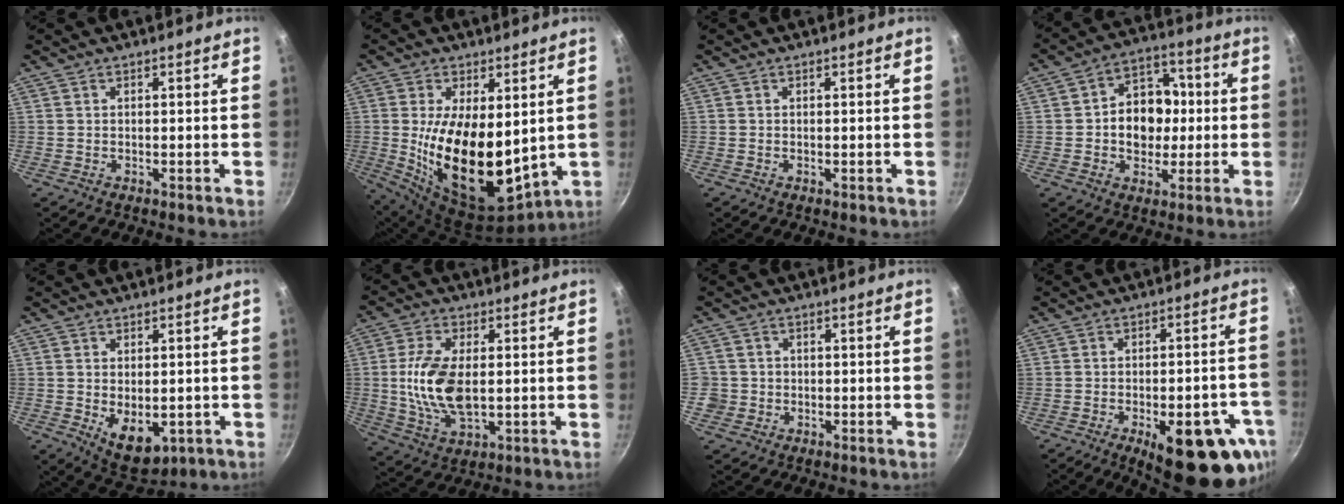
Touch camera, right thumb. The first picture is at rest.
{"total": 20.1, "force": [1.2, 10.3, 17.2], "torque": [-0.292, -0.037, 0.039]}
{"total": 0.0}
{"total": 12.5, "force": [-0.1, 10.0, 7.6], "torque": [-0.070, 0.018, -0.010]}
{"total": 8.3, "force": [-1.5, 5.0, 6.5], "torque": [-0.083, -0.011, -0.003]}
{"total": 12.5, "force": [0.3, 6.6, 10.7], "torque": [-0.210, -0.003, 0.007]}
{"total": 3.2, "force": [-0.8, 3.1, 0.6], "torque": [0.005, 0.017, -0.012]}
{"total": 19.8, "force": [-8.7, 7.8, 16.0], "torque": [-0.156, 0.018, -0.106]}